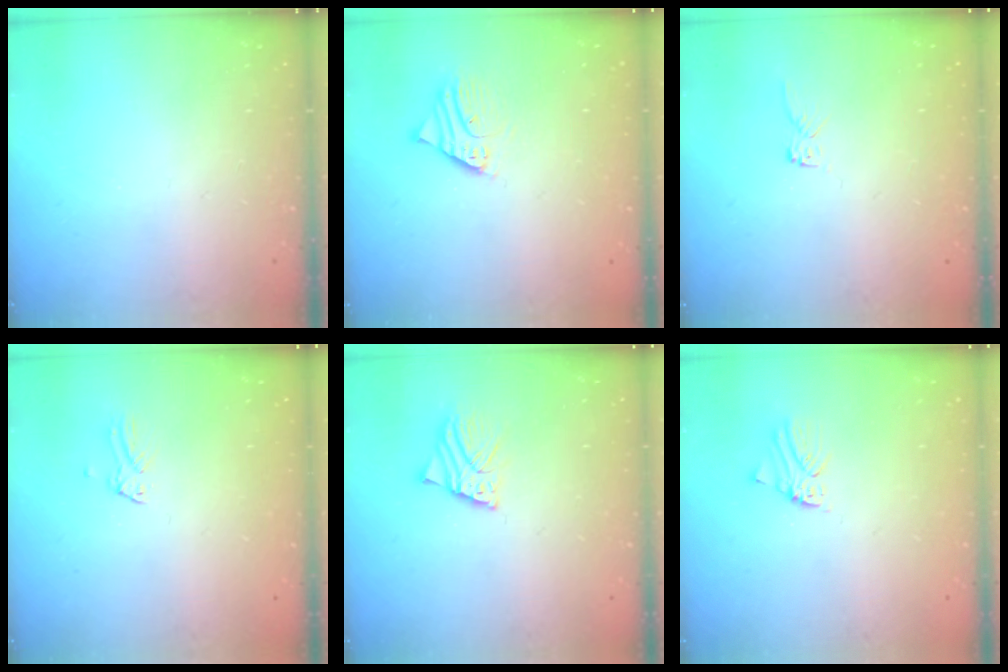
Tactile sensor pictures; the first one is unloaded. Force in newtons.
{"total": 2.9, "press": 2.9, "slide": 0.3}
{"total": 2.6, "press": 2.6, "slide": 0.1}
{"total": 0.0}
{"total": 4.5, "press": 4.4, "slide": 0.6}
{"total": 0.7, "press": 0.7, "slide": 0.1}